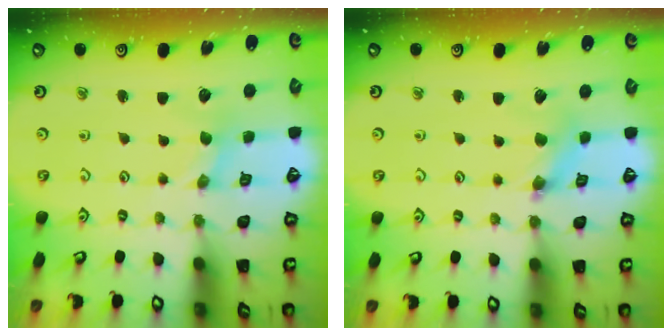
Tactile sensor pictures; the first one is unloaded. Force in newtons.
{"total": 2.9, "press": 2.9, "slide": 0.3}